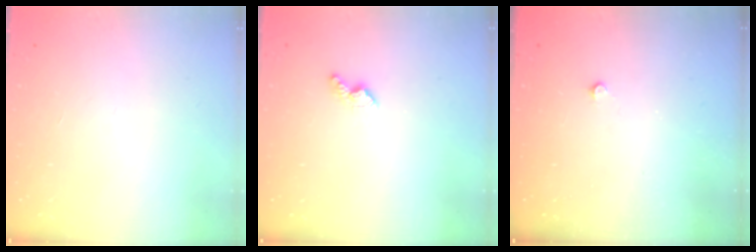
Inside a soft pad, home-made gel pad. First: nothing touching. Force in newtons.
{"total": 4.5, "press": 4.4, "slide": 0.8}
{"total": 2.0, "press": 1.9, "slide": 0.3}